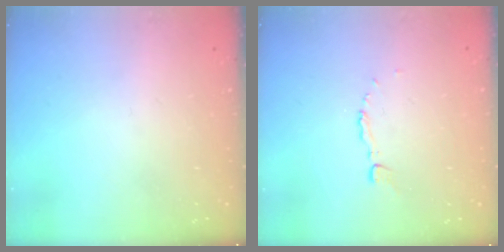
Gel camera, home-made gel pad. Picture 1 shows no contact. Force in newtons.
{"total": 3.0, "press": 3.0, "slide": 0.3}